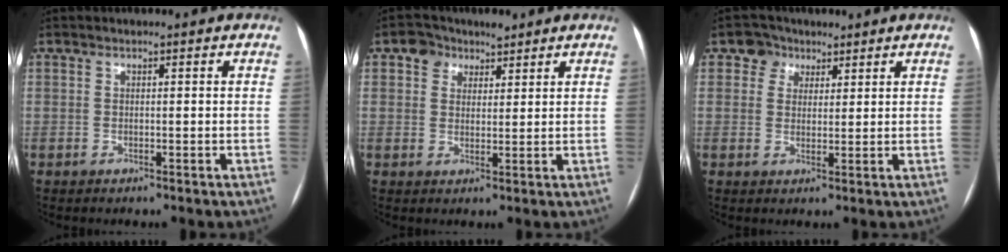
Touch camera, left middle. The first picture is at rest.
{"total": 4.0, "force": [2.5, 2.9, 1.0], "torque": [-0.018, 0.013, 0.041]}
{"total": 3.6, "force": [2.1, 2.9, 0.2], "torque": [-0.003, 0.010, 0.031]}